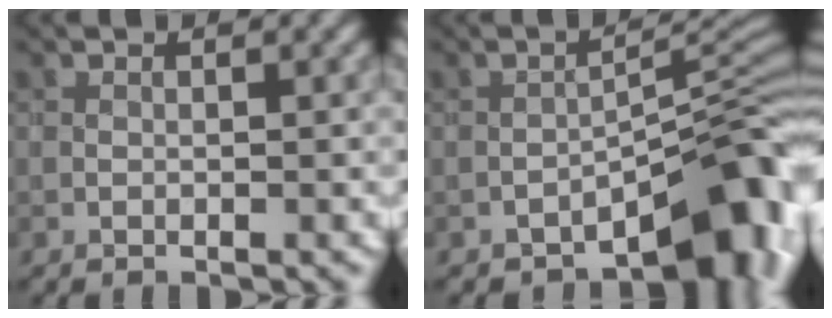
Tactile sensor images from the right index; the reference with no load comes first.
{"total": 8.8, "force": [-5.5, 3.6, 5.9], "torque": [-0.049, 0.008, -0.093]}